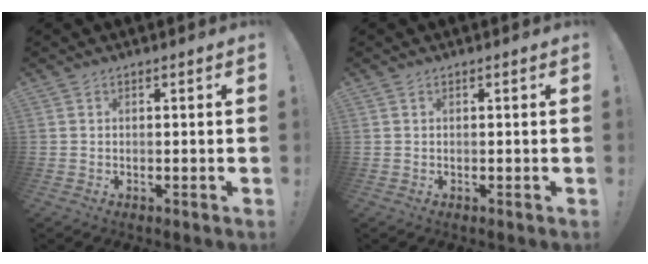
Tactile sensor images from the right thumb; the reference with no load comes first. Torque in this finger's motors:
{"motor_torque": [0.07, 0.08, 0.09, -0.14, 0.10]}